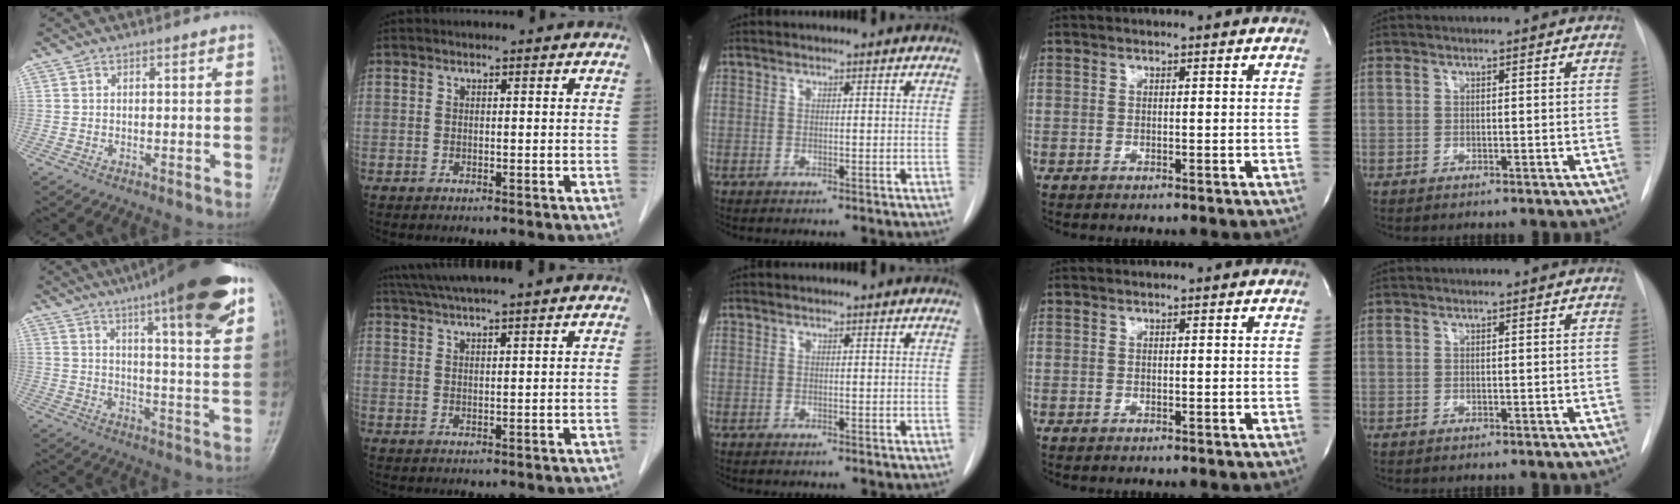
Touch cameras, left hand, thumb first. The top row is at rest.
{"thumb": {"total": 22.7, "force": [14.3, 4.2, 17.2], "torque": [-0.233, -0.042, 0.200]}, "index": {"total": 12.3, "force": [10.7, -0.1, 6.0], "torque": [-0.106, 0.043, 0.151]}}